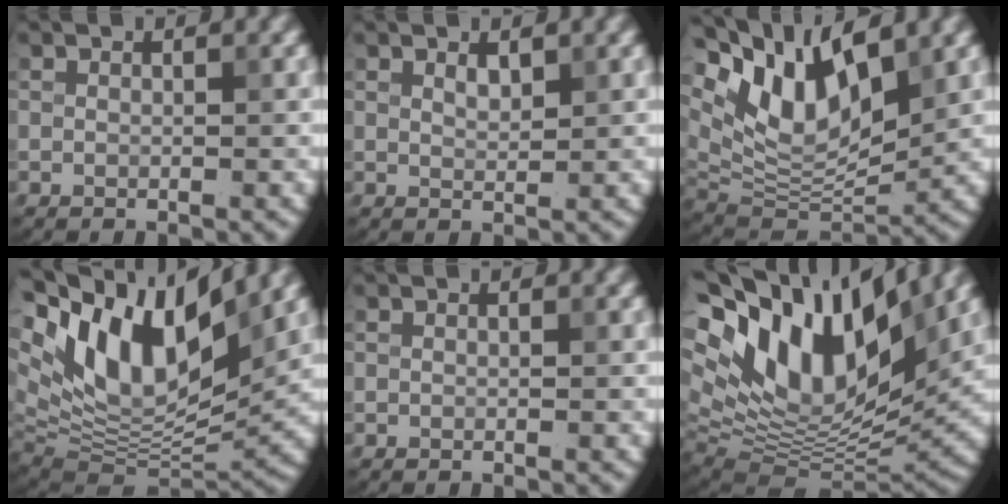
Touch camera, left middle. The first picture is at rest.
{"total": 1.0, "force": [0.7, 0.4, 0.6], "torque": [-0.018, -0.002, 0.013]}
{"total": 9.6, "force": [5.1, 4.3, 6.9], "torque": [-0.130, -0.001, 0.095]}
{"total": 14.2, "force": [6.3, 6.6, 10.8], "torque": [-0.198, 0.022, 0.114]}
{"total": 0.0}
{"total": 16.2, "force": [7.1, 7.6, 12.4], "torque": [-0.250, 0.028, 0.118]}